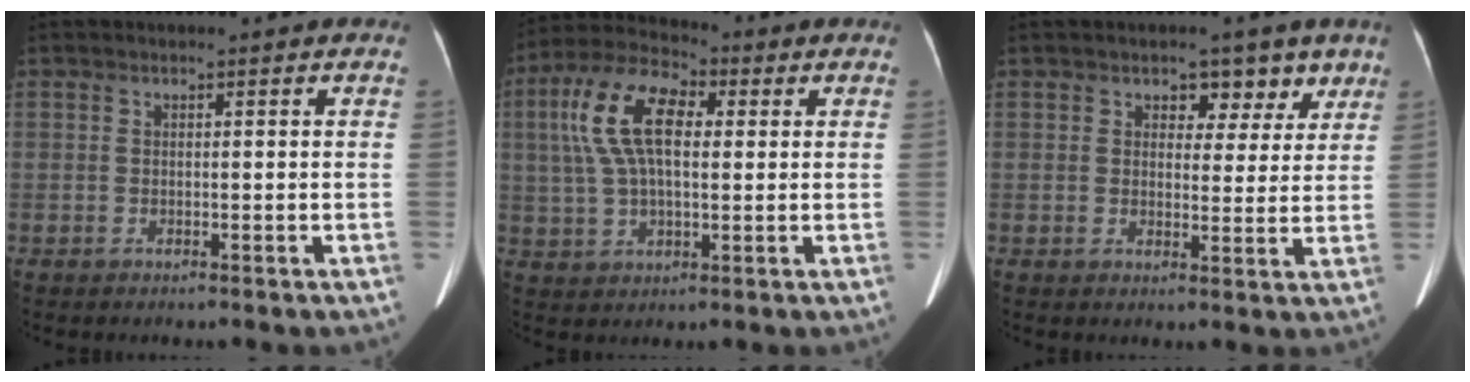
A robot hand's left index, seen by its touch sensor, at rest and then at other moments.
{"total": 11.8, "force": [2.6, 5.3, 10.2], "torque": [-0.225, 0.034, 0.048]}
{"total": 4.8, "force": [3.1, 3.1, 1.9], "torque": [-0.004, 0.005, 0.040]}